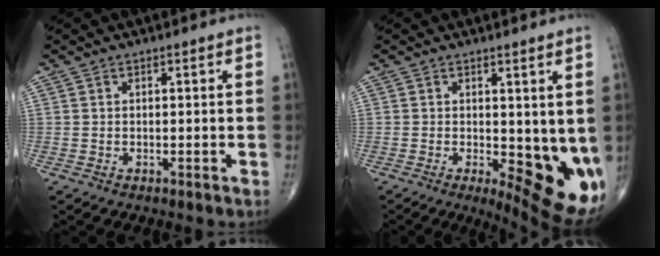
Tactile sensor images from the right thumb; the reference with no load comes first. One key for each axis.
{"total": 12.5, "fx": -1.1, "fy": 4.9, "fz": 11.5, "tx": -0.136, "ty": -0.026, "tz": -0.003}